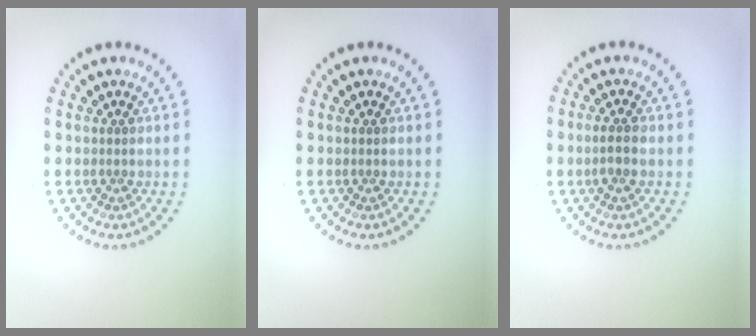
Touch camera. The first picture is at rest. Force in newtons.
{"total": 0.0}
{"total": 1.5, "press": 1.4, "slide": 0.5}